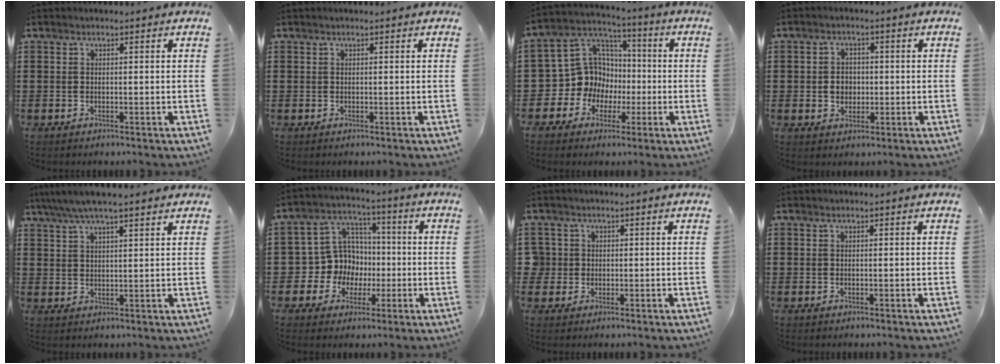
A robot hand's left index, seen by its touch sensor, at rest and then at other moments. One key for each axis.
{"total": 0.0}
{"total": 10.7, "fx": -0.9, "fy": 10.4, "fz": 2.5, "tx": -0.106, "ty": -0.003, "tz": -0.010}
{"total": 3.1, "fx": -0.2, "fy": 2.6, "fz": 1.7, "tx": -0.032, "ty": 0.003, "tz": -0.010}
{"total": 5.1, "fx": 4.0, "fy": 0.7, "fz": 3.0, "tx": -0.068, "ty": -0.004, "tz": 0.071}
{"total": 9.0, "fx": -0.3, "fy": 8.9, "fz": 1.6, "tx": -0.083, "ty": 0.000, "tz": 0.000}
{"total": 2.2, "fx": 0.2, "fy": 2.2, "fz": 0.3, "tx": -0.024, "ty": 0.006, "tz": -0.003}
{"total": 0.0}